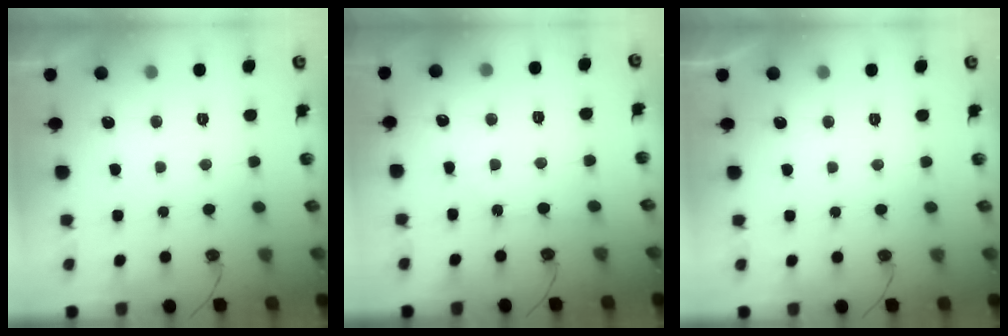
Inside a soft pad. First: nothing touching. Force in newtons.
{"total": 3.0, "press": 2.9, "slide": 0.5}
{"total": 0.0}